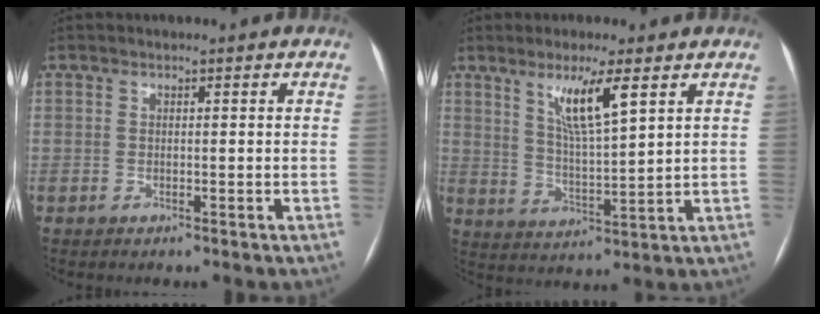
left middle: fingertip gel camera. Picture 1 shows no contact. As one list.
[{"total": 7.8, "force": [4.1, 0.4, 6.6], "torque": [-0.127, -0.011, 0.080]}]